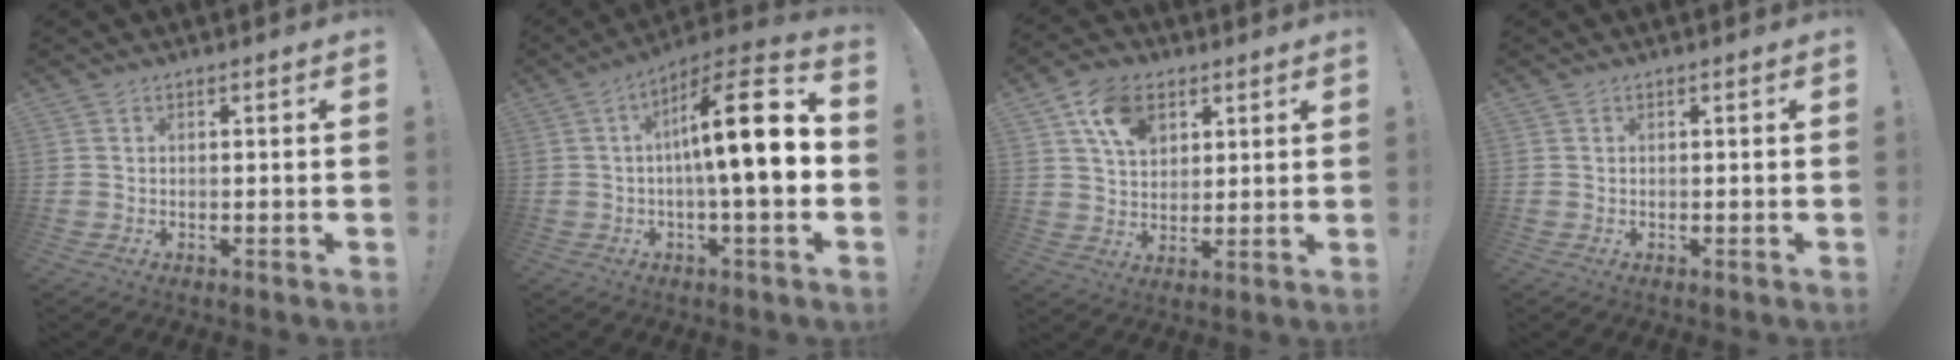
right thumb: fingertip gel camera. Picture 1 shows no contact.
{"total": 17.4, "force": [1.1, 2.9, 17.2], "torque": [-0.278, -0.004, 0.004]}
{"total": 12.0, "force": [5.9, 8.6, 6.0], "torque": [-0.100, -0.012, 0.114]}
{"total": 0.0}